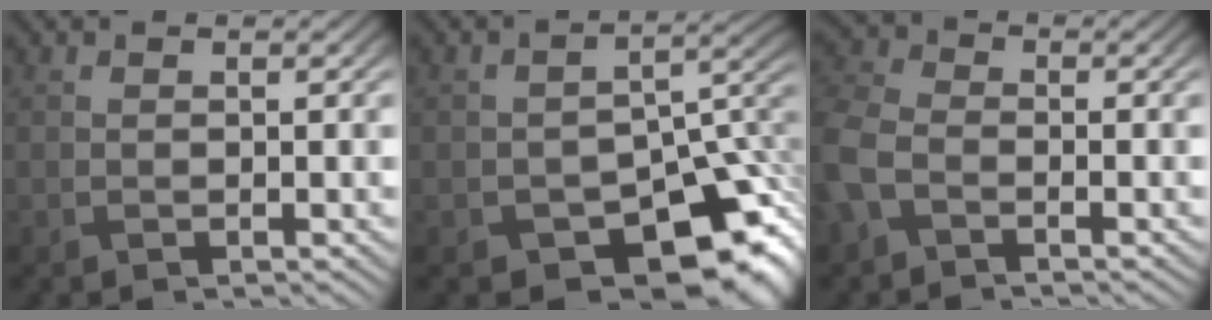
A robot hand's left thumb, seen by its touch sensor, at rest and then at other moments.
{"total": 12.9, "force": [-7.2, 8.1, 7.1], "torque": [-0.086, -0.010, -0.115]}
{"total": 6.0, "force": [-2.7, 4.1, 3.5], "torque": [-0.106, -0.009, -0.068]}